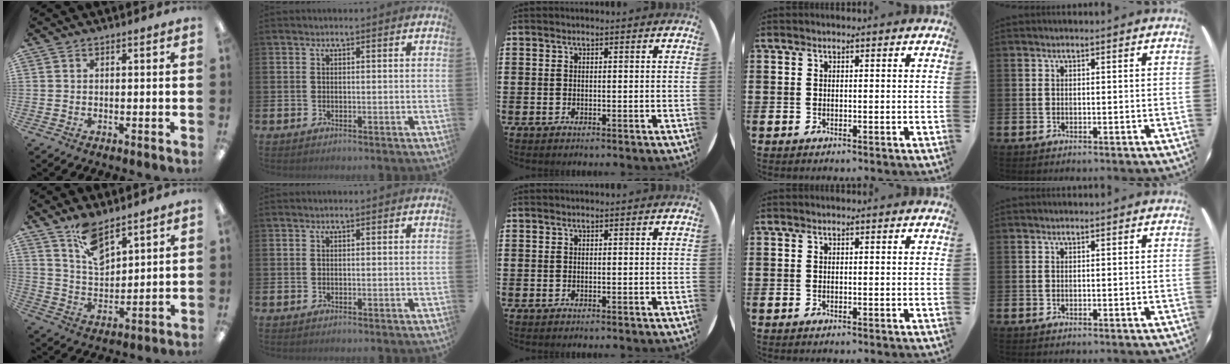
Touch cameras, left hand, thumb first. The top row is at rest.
{"thumb": {"total": 9.9, "force": [7.7, 4.1, 4.7], "torque": [-0.082, -0.043, 0.139]}}